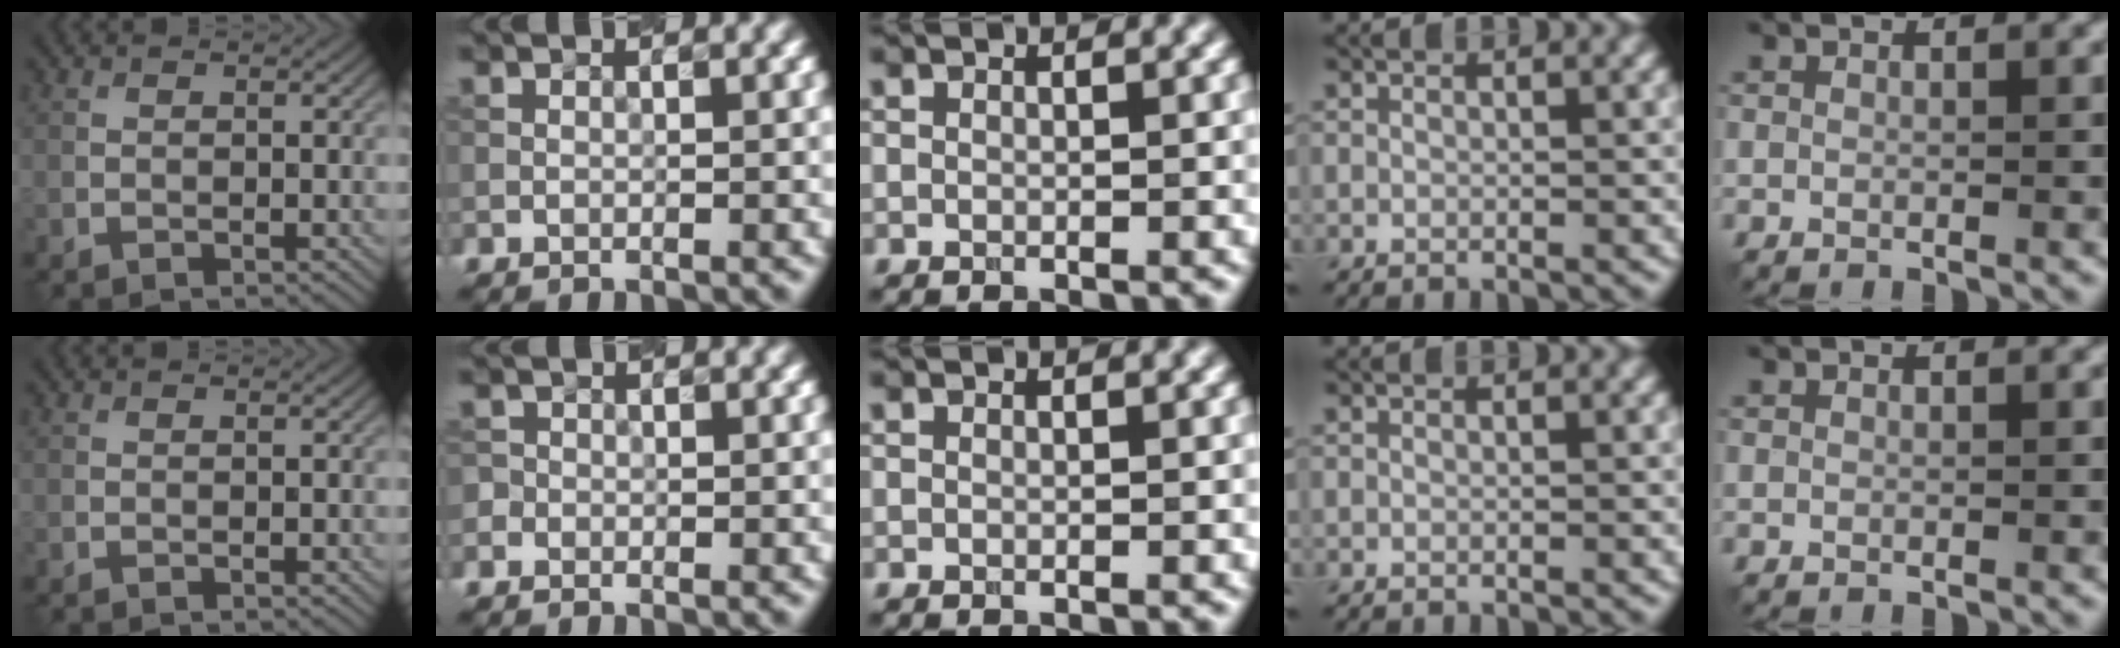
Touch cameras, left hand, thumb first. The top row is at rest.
{"index": {"total": 0.8, "force": [-0.4, 0.8, -0.1], "torque": [0.011, 0.001, -0.010]}}